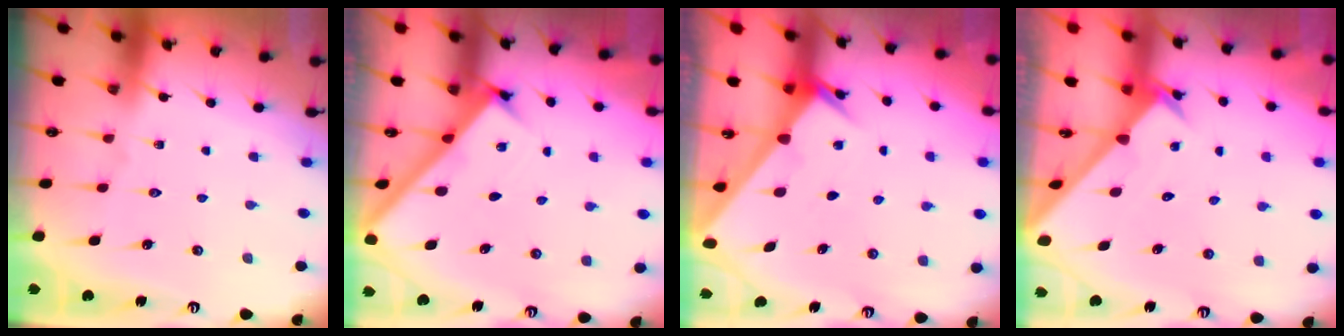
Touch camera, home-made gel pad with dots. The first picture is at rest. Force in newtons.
{"total": 2.7, "press": 2.6, "slide": 0.3}
{"total": 2.0, "press": 2.0, "slide": 0.1}
{"total": 2.6, "press": 2.6, "slide": 0.2}